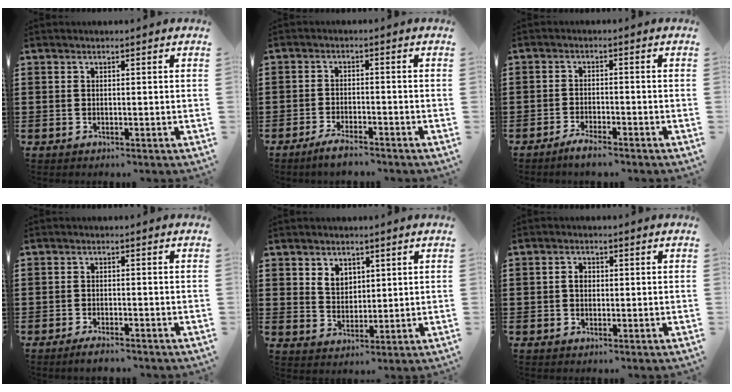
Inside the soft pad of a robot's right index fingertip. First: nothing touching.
{"total": 3.1, "force": [-2.8, 0.3, 1.3], "torque": [-0.030, 0.002, -0.057]}
{"total": 2.6, "force": [-2.3, 0.2, 1.0], "torque": [-0.027, 0.003, -0.047]}
{"total": 1.7, "force": [-1.6, 0.1, 0.6], "torque": [-0.012, 0.000, -0.030]}
{"total": 3.7, "force": [2.2, 2.7, 1.1], "torque": [-0.031, 0.011, 0.042]}
{"total": 1.8, "force": [0.1, 1.2, 1.3], "torque": [-0.026, 0.006, 0.000]}